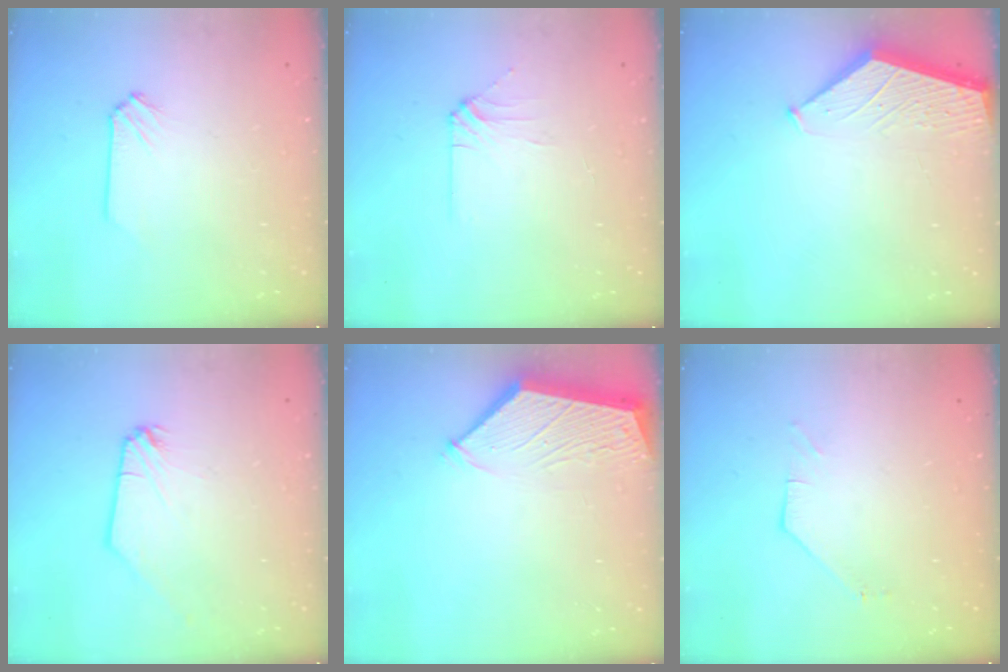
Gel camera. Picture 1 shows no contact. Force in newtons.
{"total": 3.5, "press": 3.4, "slide": 0.8}
{"total": 2.4, "press": 2.4, "slide": 0.3}
{"total": 0.0}
{"total": 3.4, "press": 3.3, "slide": 0.5}
{"total": 1.3, "press": 1.3, "slide": 0.2}